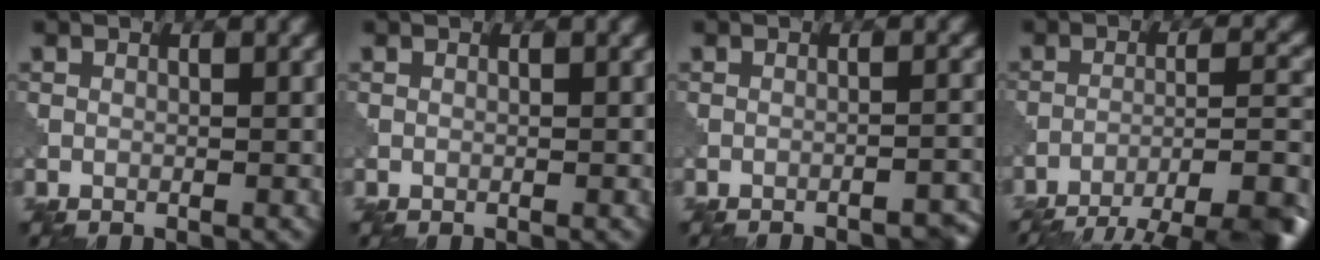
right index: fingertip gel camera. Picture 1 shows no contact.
{"total": 0.0}
{"total": 4.7, "force": [-4.3, 1.0, 1.7], "torque": [-0.011, 0.017, -0.049]}
{"total": 11.0, "force": [-9.2, 2.7, 5.4], "torque": [-0.071, -0.002, -0.118]}